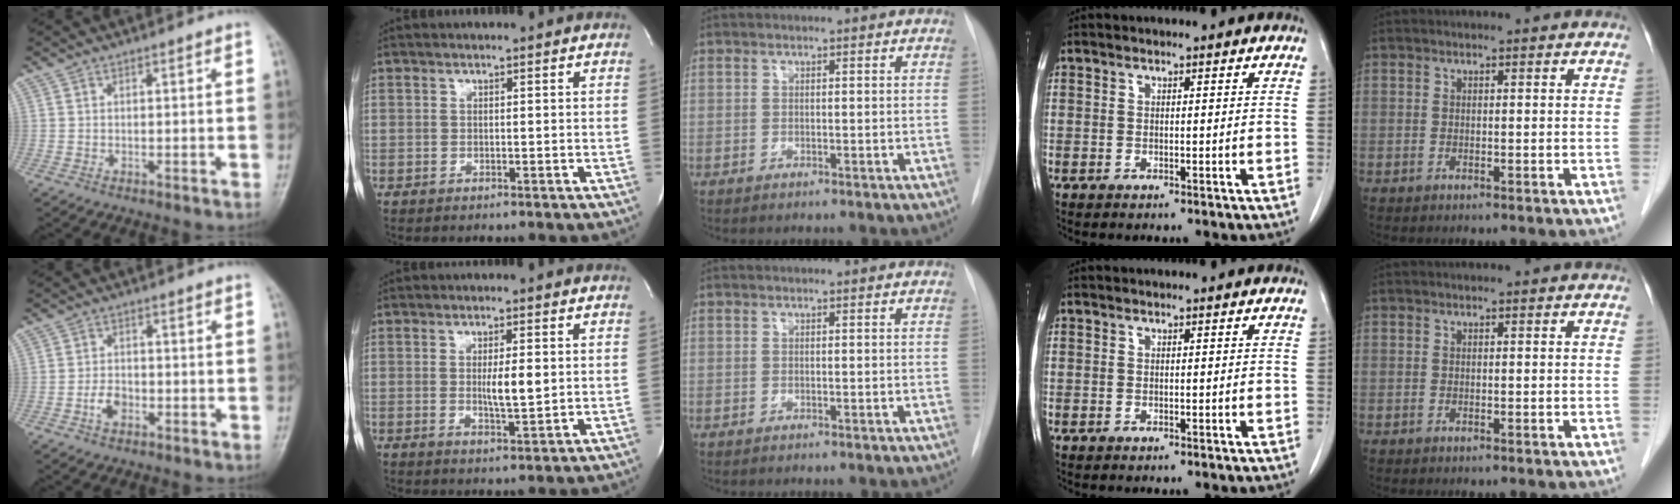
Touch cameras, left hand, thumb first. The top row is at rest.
{"thumb": {"total": 3.6, "force": [-1.5, 2.4, 2.2], "torque": [-0.032, 0.012, -0.030]}, "index": {"total": 4.2, "force": [0.1, 0.6, 4.1], "torque": [-0.073, -0.006, 0.004]}}